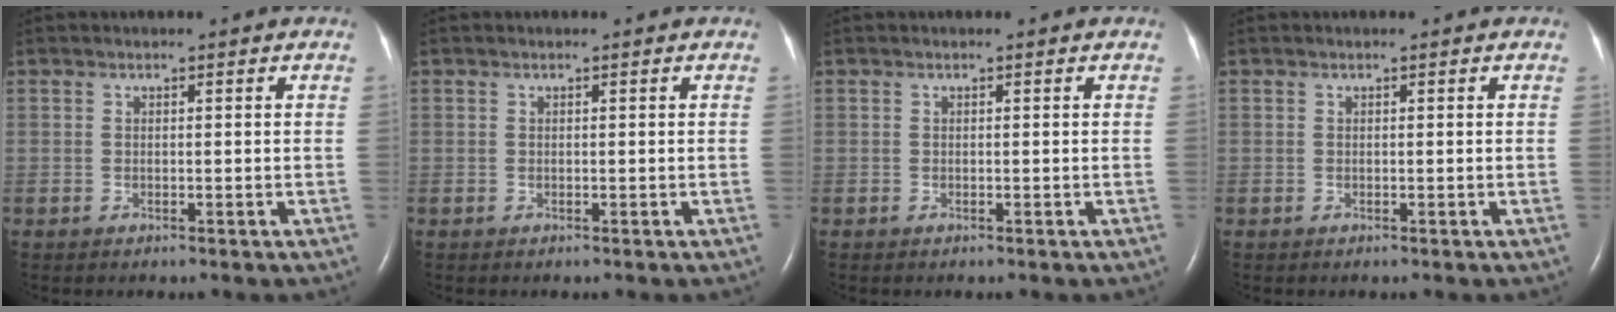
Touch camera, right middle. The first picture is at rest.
{"total": 0.0}
{"total": 0.0}
{"total": 0.0}